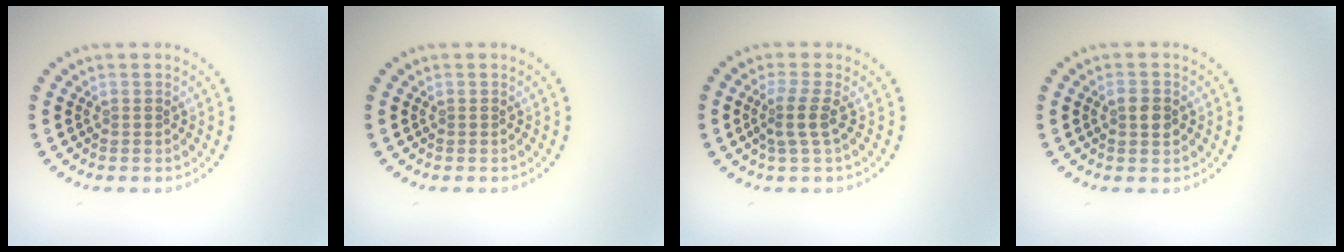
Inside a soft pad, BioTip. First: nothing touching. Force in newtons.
{"total": 0.0}
{"total": 2.2, "press": 1.6, "slide": 1.5}
{"total": 1.6, "press": 1.6, "slide": 0.1}